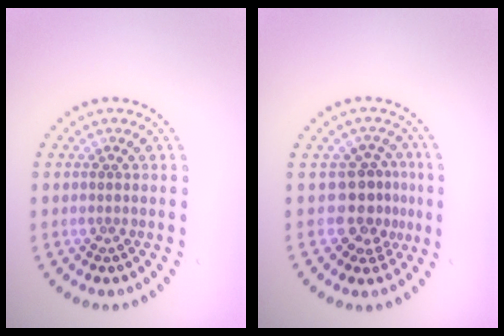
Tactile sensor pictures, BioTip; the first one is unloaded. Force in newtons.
{"total": 3.3, "press": 2.7, "slide": 1.9}